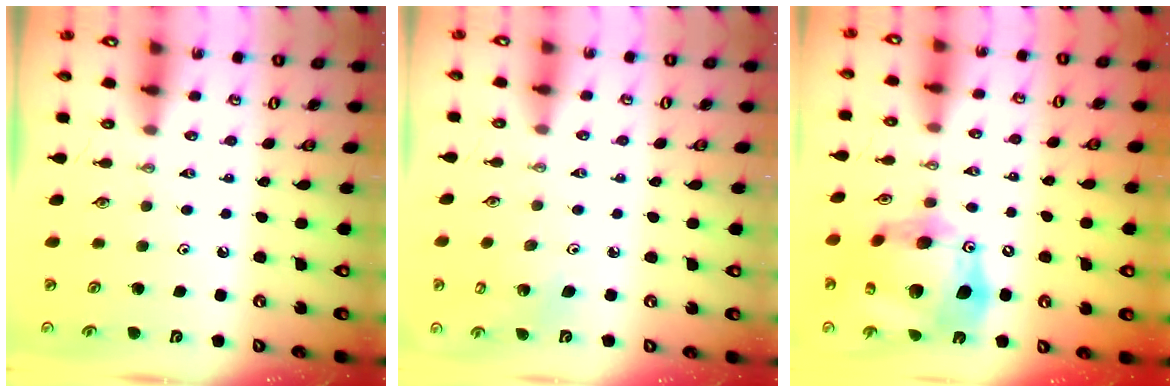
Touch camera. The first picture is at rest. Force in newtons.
{"total": 4.1, "press": 4.1, "slide": 0.2}
{"total": 21.3, "press": 21.1, "slide": 2.5}